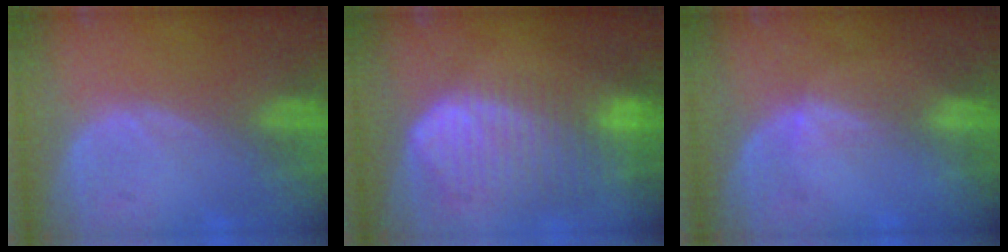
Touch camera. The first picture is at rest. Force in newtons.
{"total": 10.1, "press": 8.7, "slide": 5.2}
{"total": 1.7, "press": 1.3, "slide": 1.1}